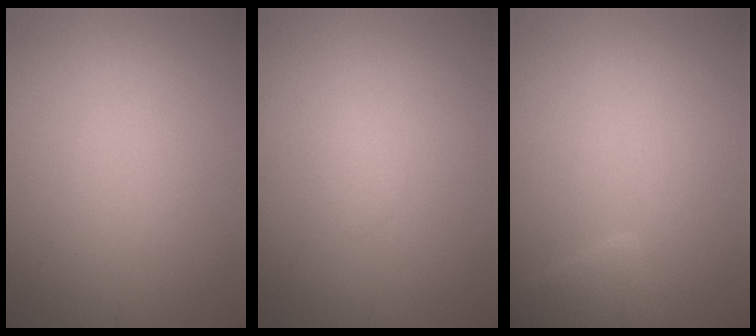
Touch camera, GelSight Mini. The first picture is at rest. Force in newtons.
{"total": 0.7, "press": 0.7, "slide": 0.1}
{"total": 2.8, "press": 2.7, "slide": 0.3}